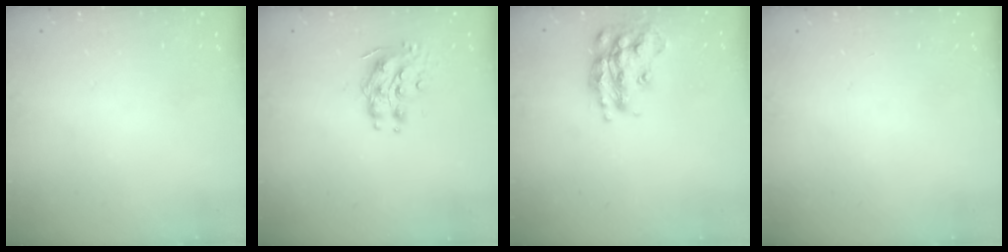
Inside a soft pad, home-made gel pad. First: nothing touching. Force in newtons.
{"total": 9.0, "press": 9.0, "slide": 0.4}
{"total": 17.5, "press": 17.4, "slide": 1.1}
{"total": 0.0}